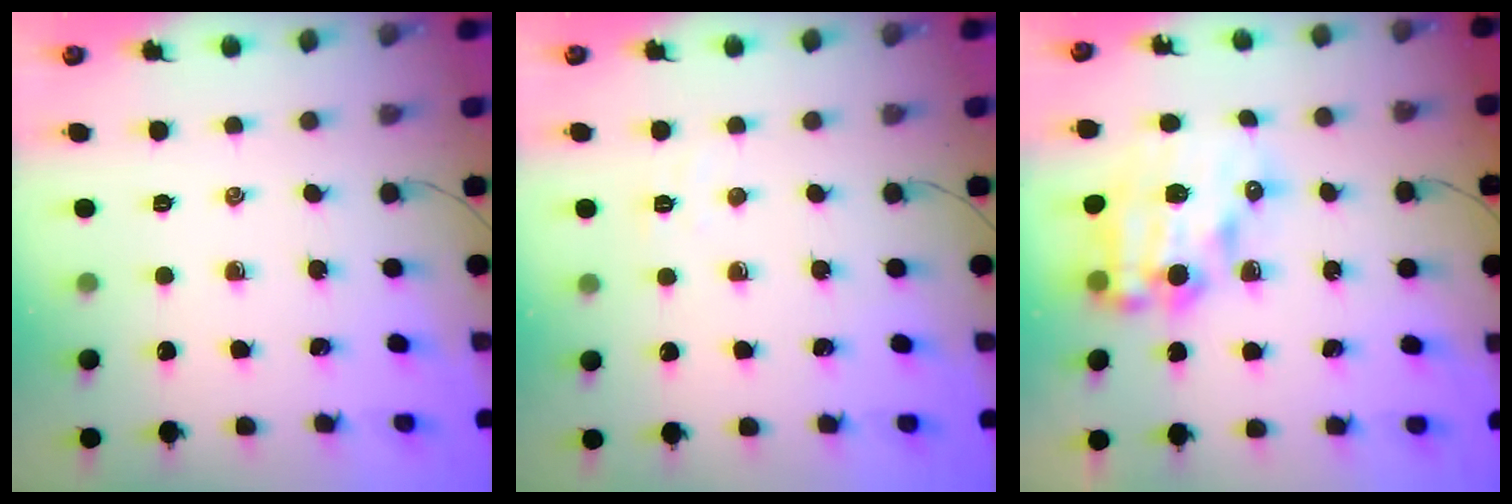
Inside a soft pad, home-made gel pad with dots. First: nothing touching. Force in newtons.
{"total": 3.6, "press": 3.5, "slide": 0.8}
{"total": 14.6, "press": 14.3, "slide": 3.2}